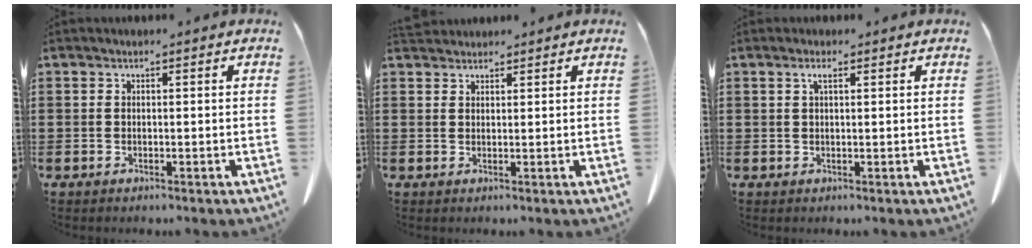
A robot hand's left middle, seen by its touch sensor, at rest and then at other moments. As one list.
[{"total": 2.0, "force": [1.9, 0.5, 0.2], "torque": [-0.010, 0.000, 0.039]}, {"total": 1.7, "force": [0.9, 0.5, 1.4], "torque": [-0.031, 0.001, 0.015]}]